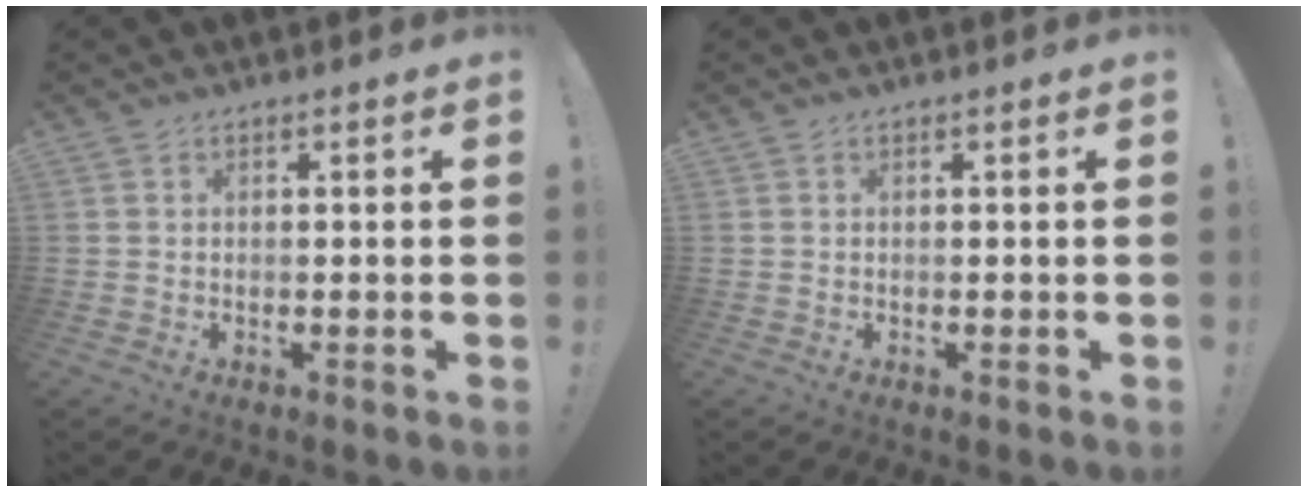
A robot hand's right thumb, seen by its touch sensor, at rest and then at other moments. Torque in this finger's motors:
{"motor_torque": [-0.01, 0.01, -0.02, 0.04, 0.00]}